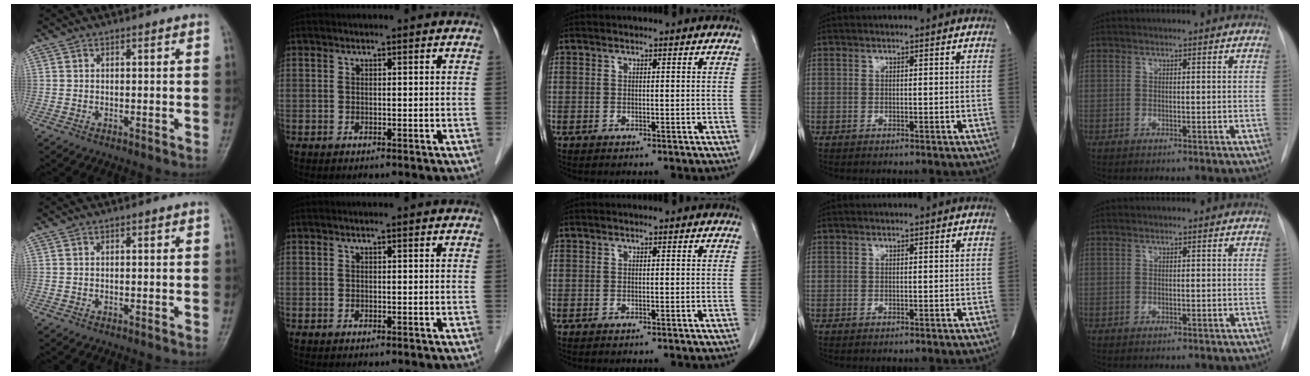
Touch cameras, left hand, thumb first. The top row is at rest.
{}